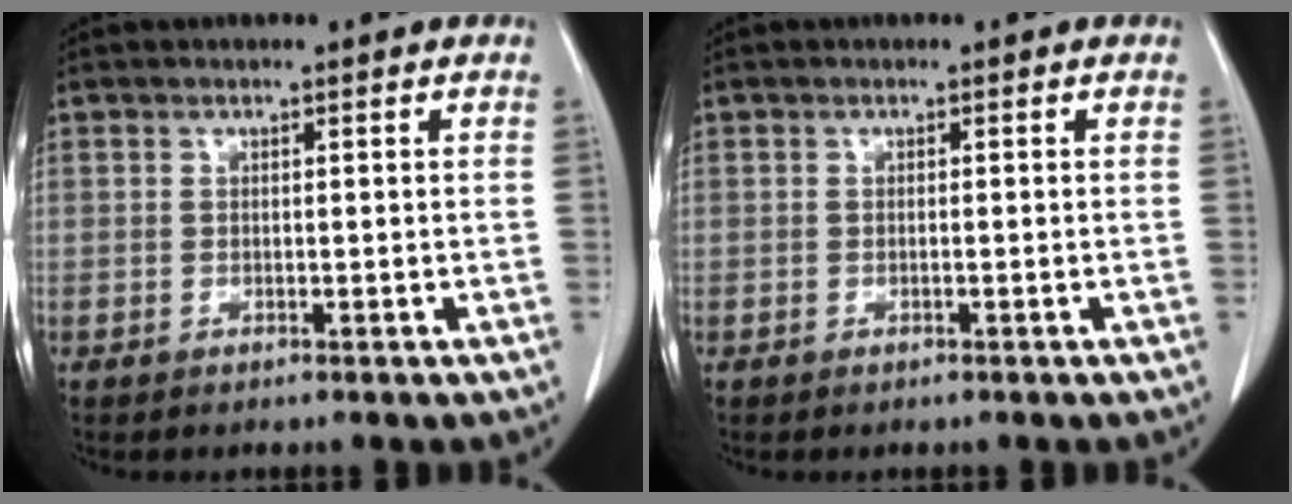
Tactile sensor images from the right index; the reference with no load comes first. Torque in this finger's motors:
{"motor_torque": [-0.03, 0.00, 0.01, 0.00]}